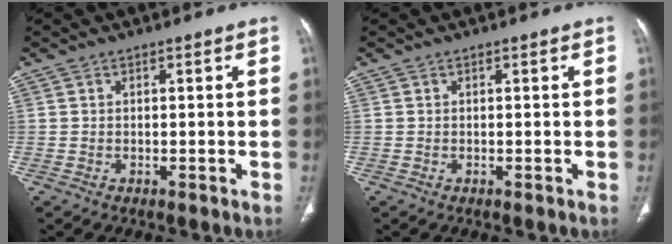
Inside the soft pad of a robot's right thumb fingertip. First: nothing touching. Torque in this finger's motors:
{"motor_torque": [-0.05, -0.13, 0.27, -0.08, 0.05]}